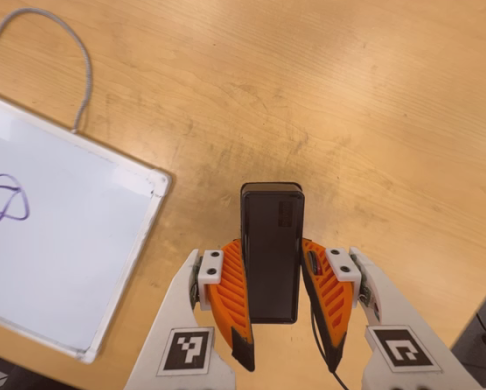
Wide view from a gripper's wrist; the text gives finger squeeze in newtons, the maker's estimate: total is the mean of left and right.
{"total": 4.6, "left": 3.0, "right": 6.2}